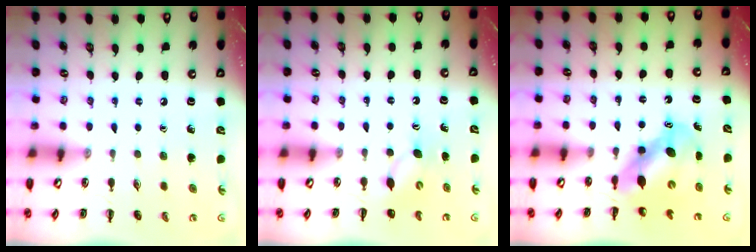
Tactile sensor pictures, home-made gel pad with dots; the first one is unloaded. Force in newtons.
{"total": 4.6, "press": 4.5, "slide": 0.4}
{"total": 6.4, "press": 6.3, "slide": 0.9}